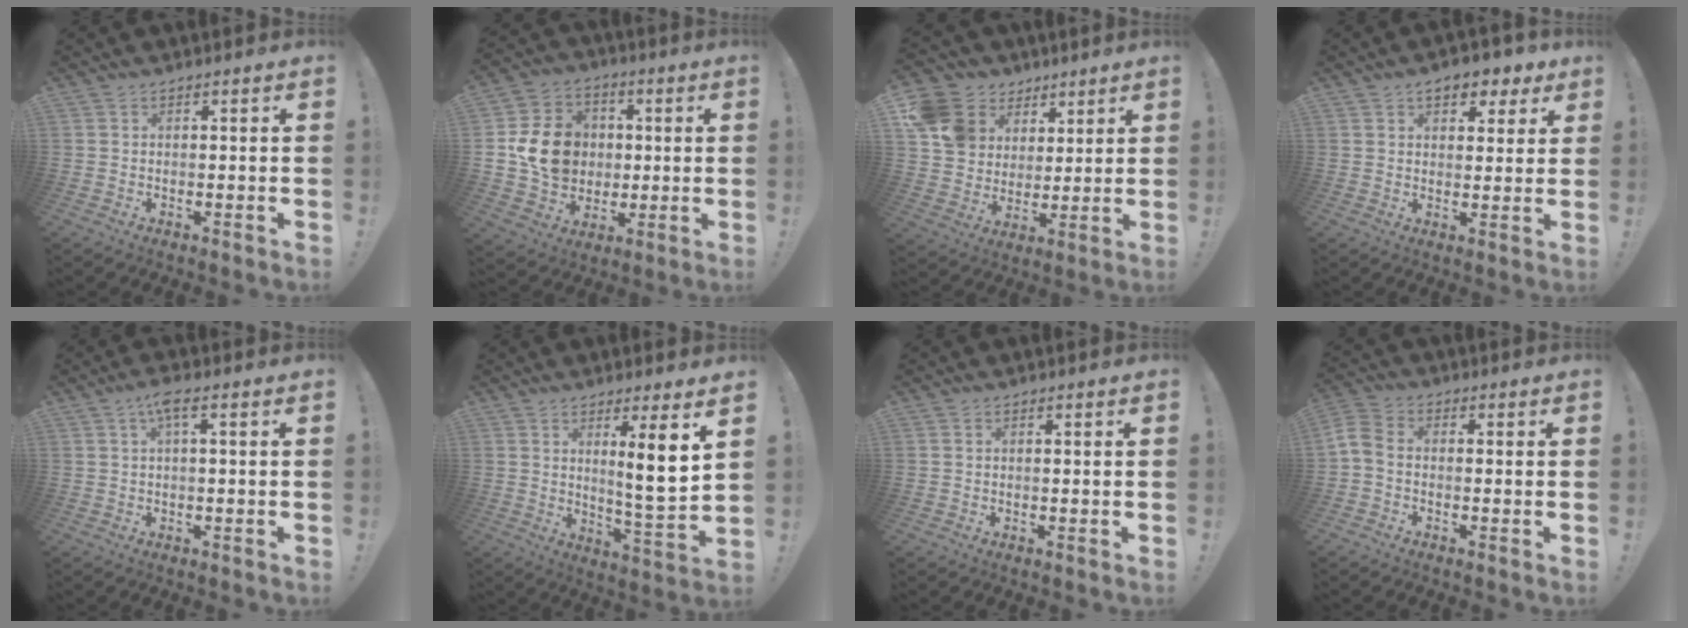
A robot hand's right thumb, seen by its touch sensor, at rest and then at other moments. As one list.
[{"total": 14.8, "force": [0.5, 13.1, 6.9], "torque": [-0.095, 0.011, 0.023]}, {"total": 14.7, "force": [6.1, 12.2, 5.4], "torque": [-0.085, -0.021, 0.132]}, {"total": 7.2, "force": [4.0, 4.3, 4.1], "torque": [-0.047, -0.015, 0.070]}, {"total": 3.8, "force": [1.1, 0.5, 3.6], "torque": [-0.067, 0.000, 0.014]}, {"total": 9.5, "force": [3.8, 0.4, 8.8], "torque": [-0.121, -0.035, 0.052]}, {"total": 0.0}, {"total": 5.2, "force": [-0.9, 3.4, 3.8], "torque": [-0.084, 0.001, -0.014]}]